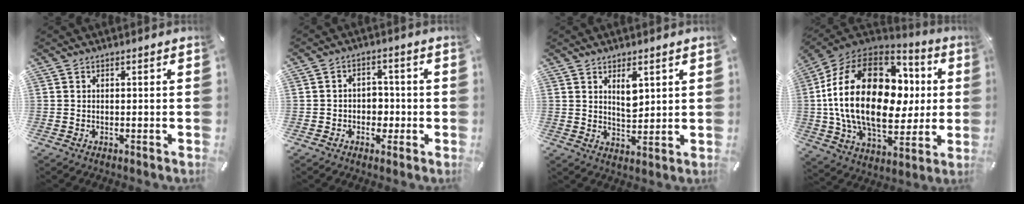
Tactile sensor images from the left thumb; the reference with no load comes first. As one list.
[{"total": 4.7, "force": [-1.1, 4.2, 1.8], "torque": [-0.030, 0.010, -0.022]}, {"total": 5.5, "force": [3.0, 3.0, 3.6], "torque": [-0.049, -0.015, 0.048]}, {"total": 29.3, "force": [2.6, 18.9, 22.3], "torque": [-0.445, 0.003, 0.050]}]